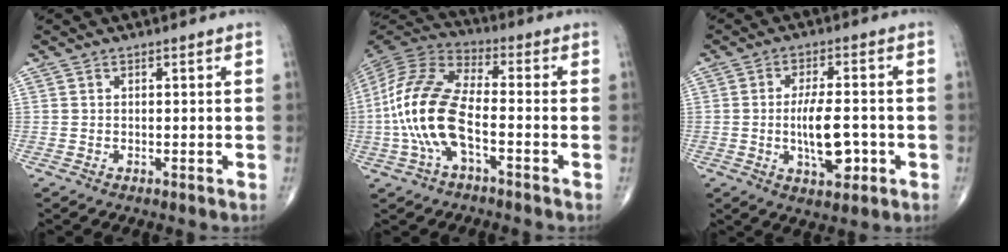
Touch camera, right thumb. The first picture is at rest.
{"total": 15.5, "force": [-3.5, 6.8, 13.5], "torque": [-0.291, 0.036, -0.071]}
{"total": 9.1, "force": [-1.6, 3.8, 8.1], "torque": [-0.129, 0.006, -0.021]}